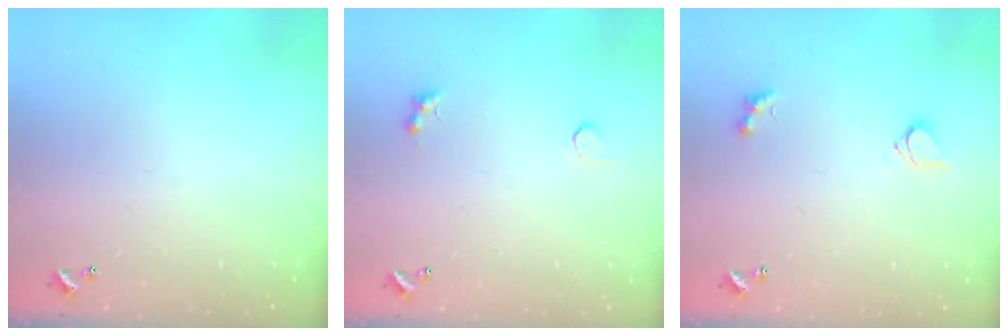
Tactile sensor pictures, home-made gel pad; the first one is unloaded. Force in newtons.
{"total": 2.8, "press": 2.7, "slide": 0.8}
{"total": 3.6, "press": 3.4, "slide": 1.2}